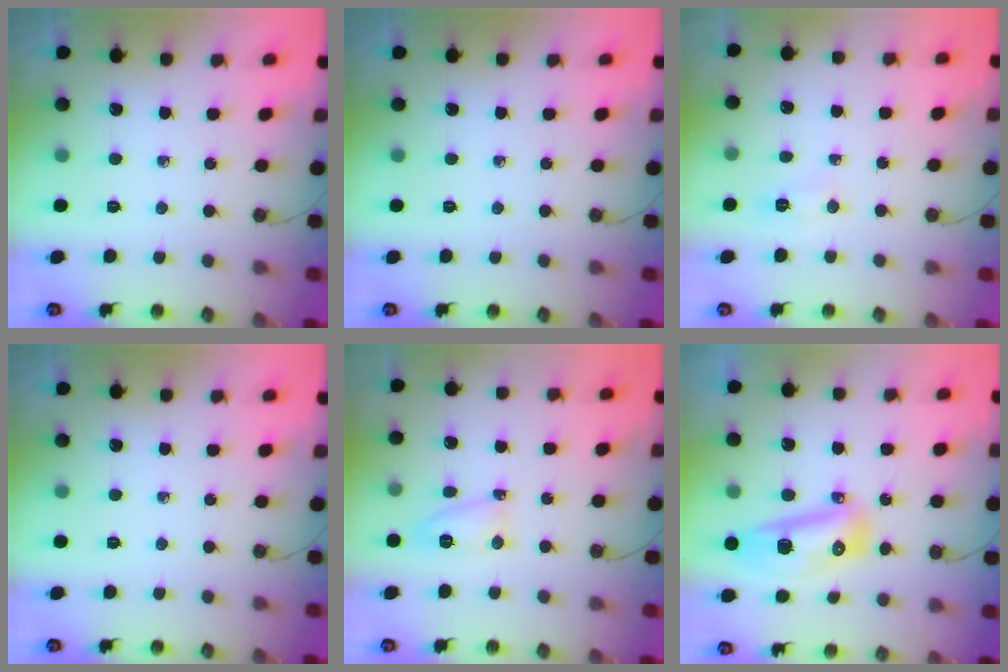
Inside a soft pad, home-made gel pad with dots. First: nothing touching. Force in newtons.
{"total": 0.0}
{"total": 3.5, "press": 3.4, "slide": 0.4}
{"total": 0.0}
{"total": 5.5, "press": 5.5, "slide": 0.6}
{"total": 11.9, "press": 11.9, "slide": 1.4}